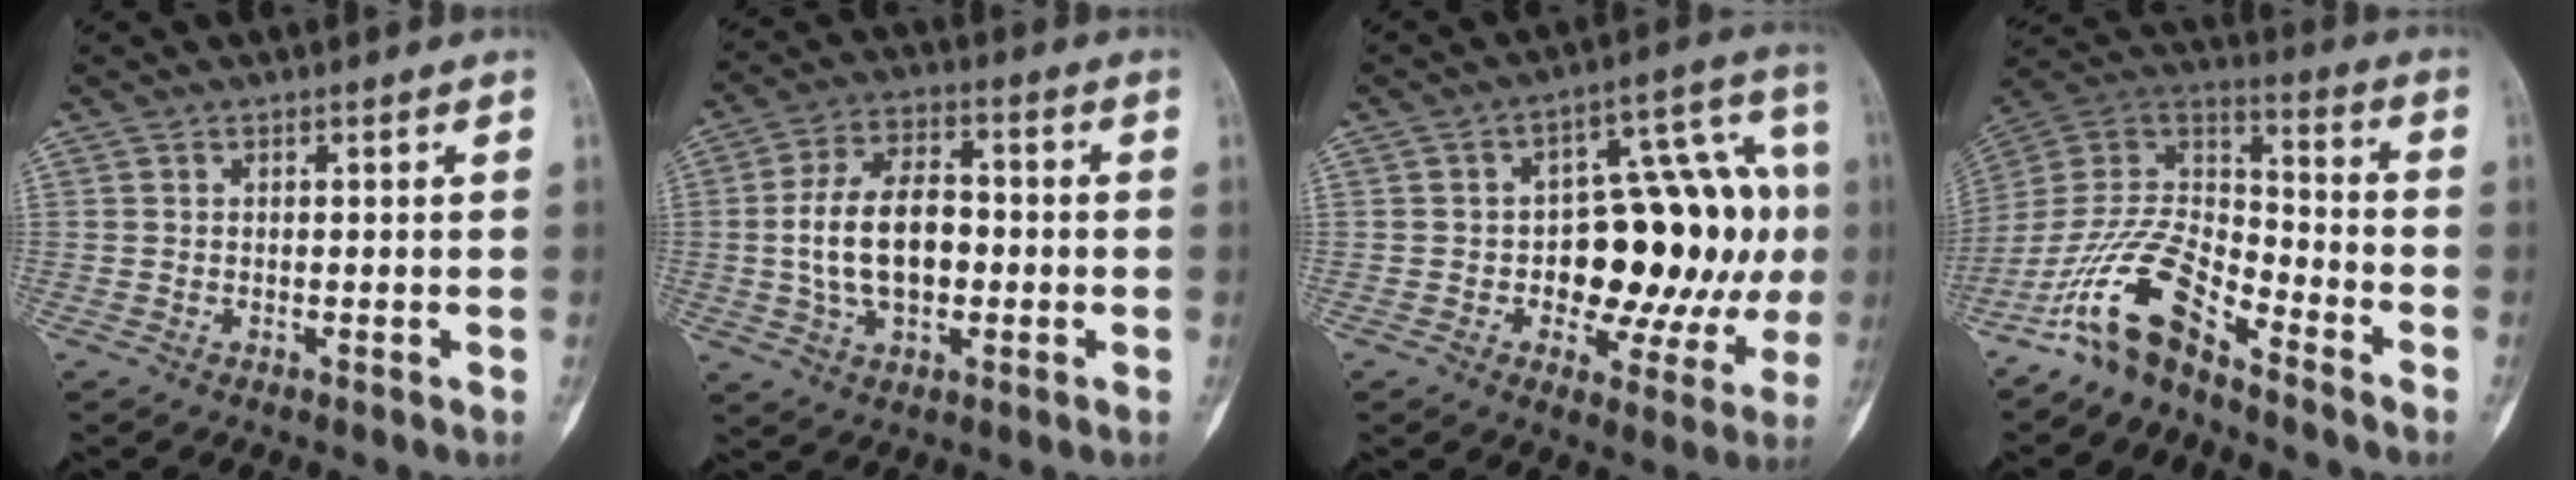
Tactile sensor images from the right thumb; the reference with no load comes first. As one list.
[{"total": 13.1, "force": [-0.8, 7.9, 10.5], "torque": [-0.179, 0.021, -0.014]}, {"total": 22.0, "force": [-0.9, 11.7, 18.7], "torque": [-0.209, 0.040, -0.005]}, {"total": 14.3, "force": [-10.4, 5.2, 8.3], "torque": [-0.148, 0.088, -0.207]}]